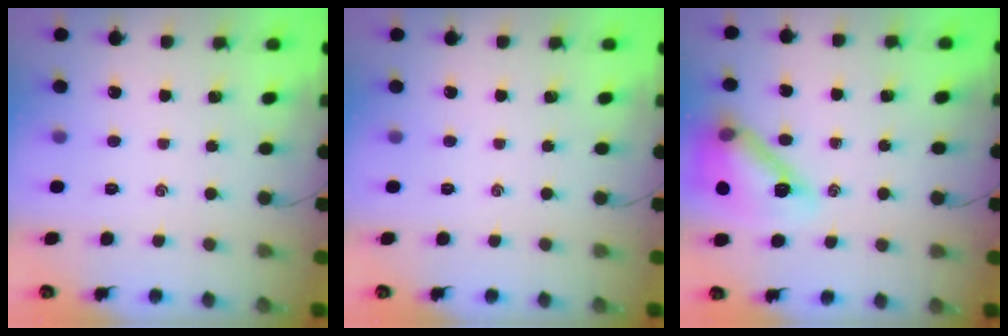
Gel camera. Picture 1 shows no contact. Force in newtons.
{"total": 0.0}
{"total": 16.7, "press": 16.6, "slide": 1.8}